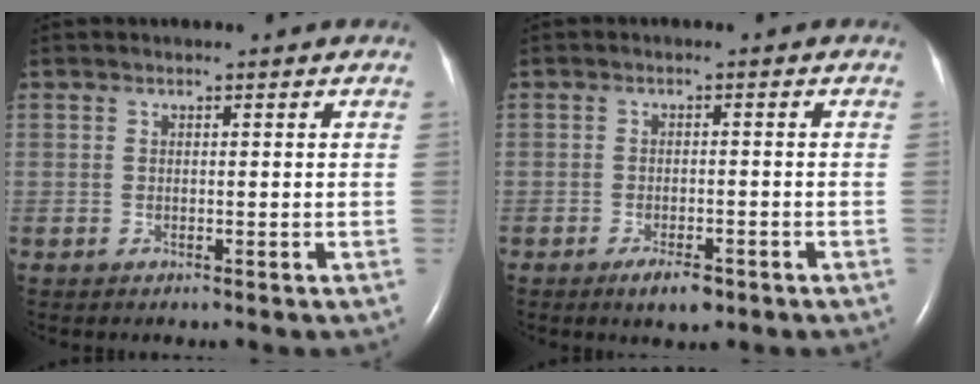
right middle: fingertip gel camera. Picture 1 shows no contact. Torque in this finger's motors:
{"motor_torque": [0.30, -0.23, 0.02, -0.01]}